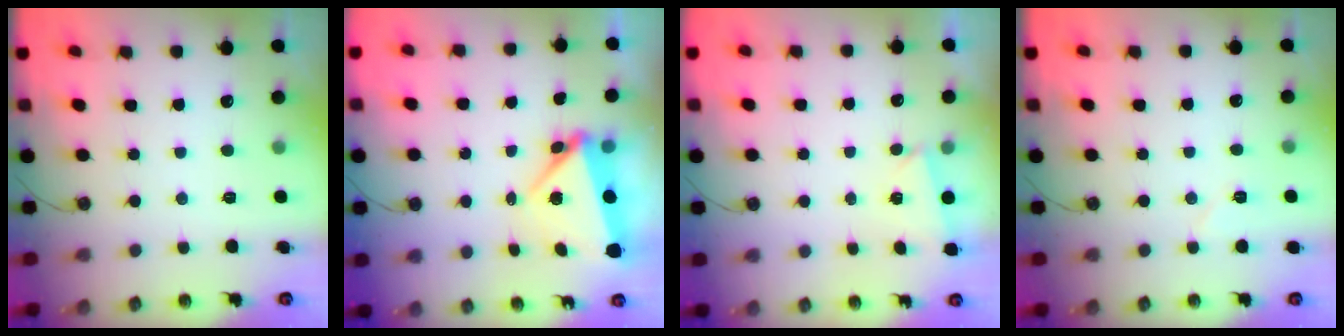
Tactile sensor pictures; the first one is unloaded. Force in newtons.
{"total": 5.8, "press": 4.9, "slide": 3.1}
{"total": 1.0, "press": 0.9, "slide": 0.4}
{"total": 5.6, "press": 5.3, "slide": 1.5}